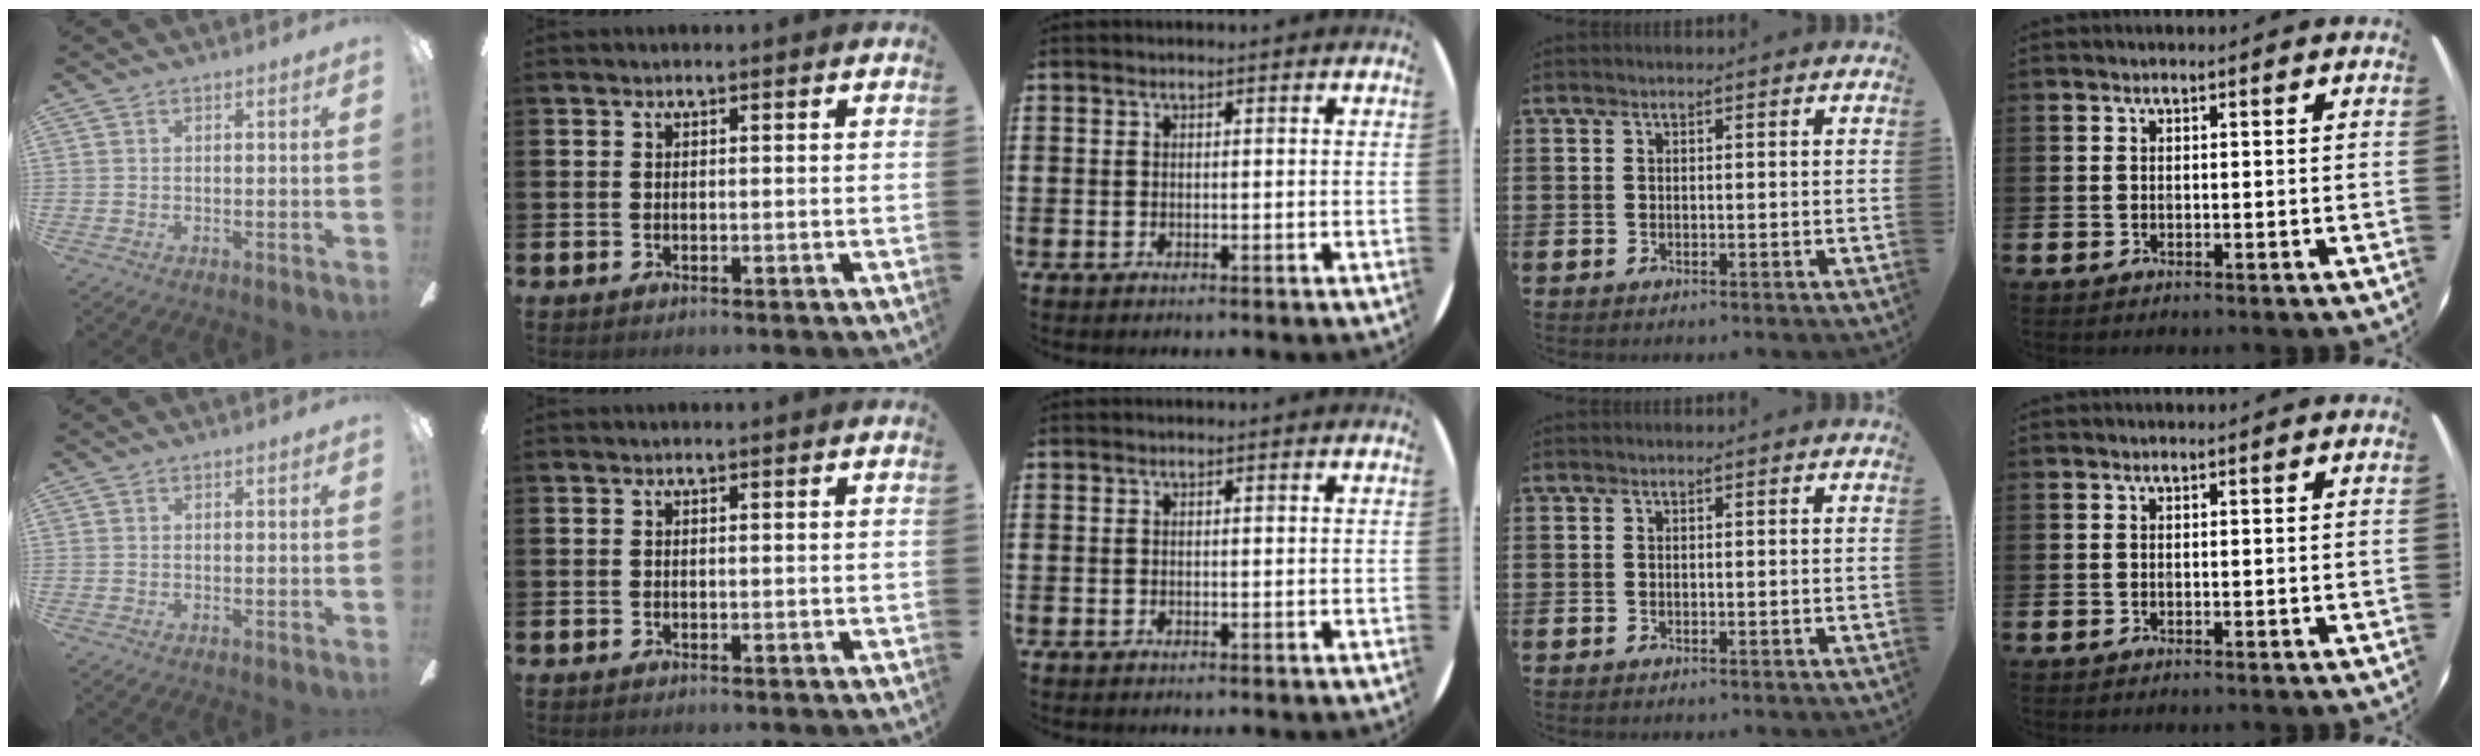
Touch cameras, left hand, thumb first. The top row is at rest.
{}